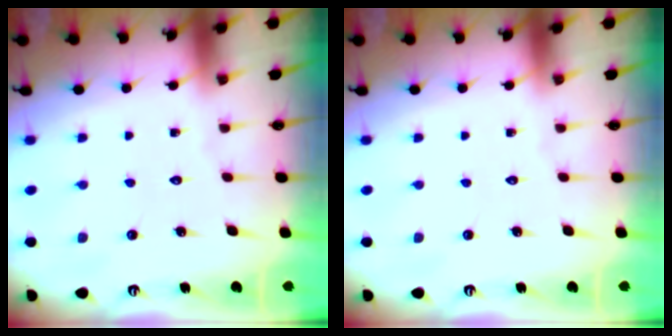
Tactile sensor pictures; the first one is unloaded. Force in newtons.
{"total": 0.0}